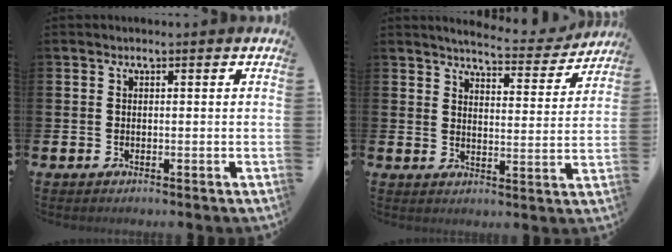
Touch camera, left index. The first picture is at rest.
{"total": 5.2, "force": [5.0, 0.6, 1.1], "torque": [-0.030, -0.039, 0.083]}